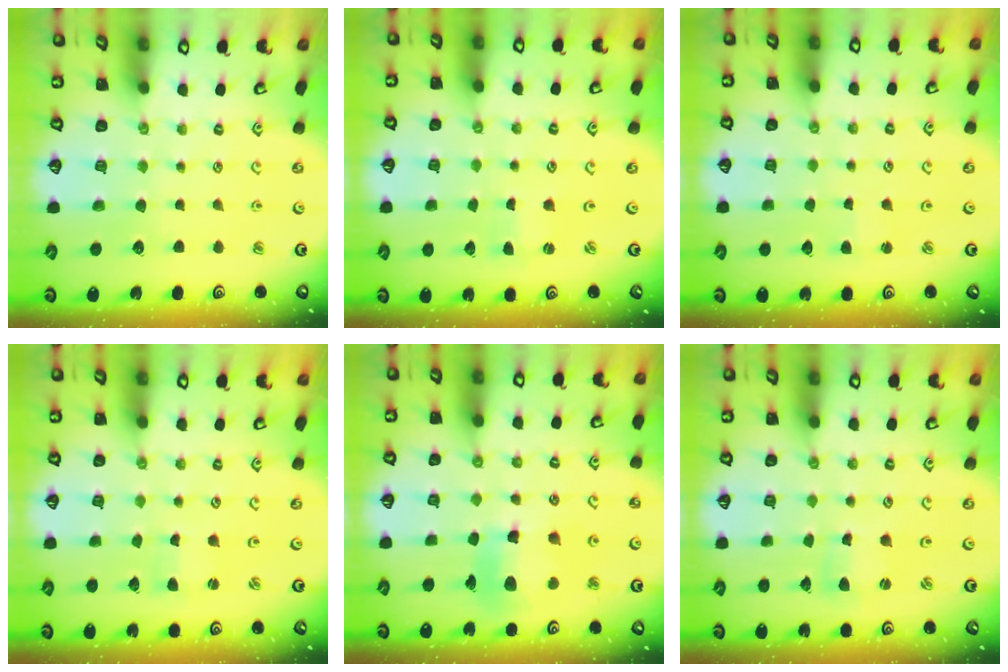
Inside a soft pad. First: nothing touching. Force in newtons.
{"total": 0.0}
{"total": 2.3, "press": 2.3, "slide": 0.2}
{"total": 0.7, "press": 0.7, "slide": 0.2}
{"total": 11.6, "press": 11.5, "slide": 1.2}
{"total": 2.1, "press": 2.1, "slide": 0.2}